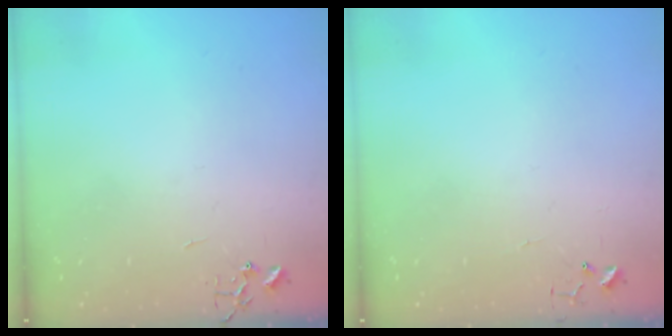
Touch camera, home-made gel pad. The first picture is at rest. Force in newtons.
{"total": 4.2, "press": 4.1, "slide": 0.3}